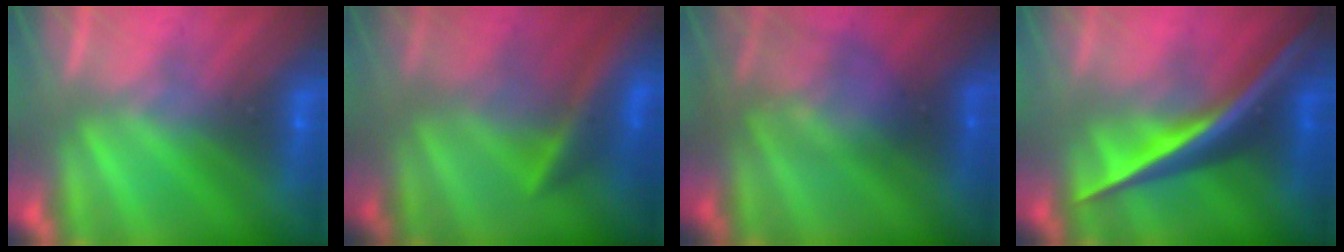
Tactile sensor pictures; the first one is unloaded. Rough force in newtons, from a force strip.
{"total": 7.4}
{"total": 2.3}
{"total": 2.5}